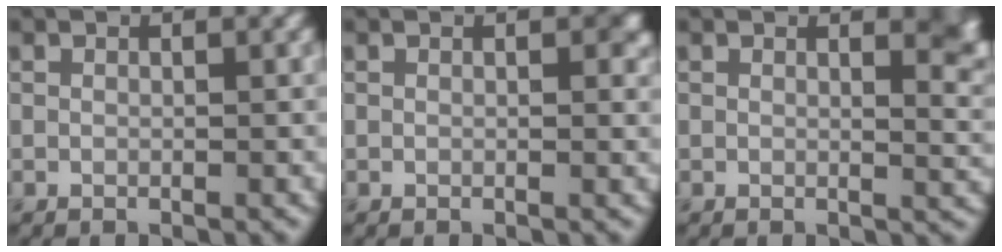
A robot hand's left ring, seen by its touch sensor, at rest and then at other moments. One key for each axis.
{"total": 1.2, "fx": 0.3, "fy": 0.5, "fz": 1.0, "tx": -0.009, "ty": -0.003, "tz": 0.005}
{"total": 3.4, "fx": 1.7, "fy": 1.3, "fz": 2.6, "tx": -0.018, "ty": -0.003, "tz": 0.022}